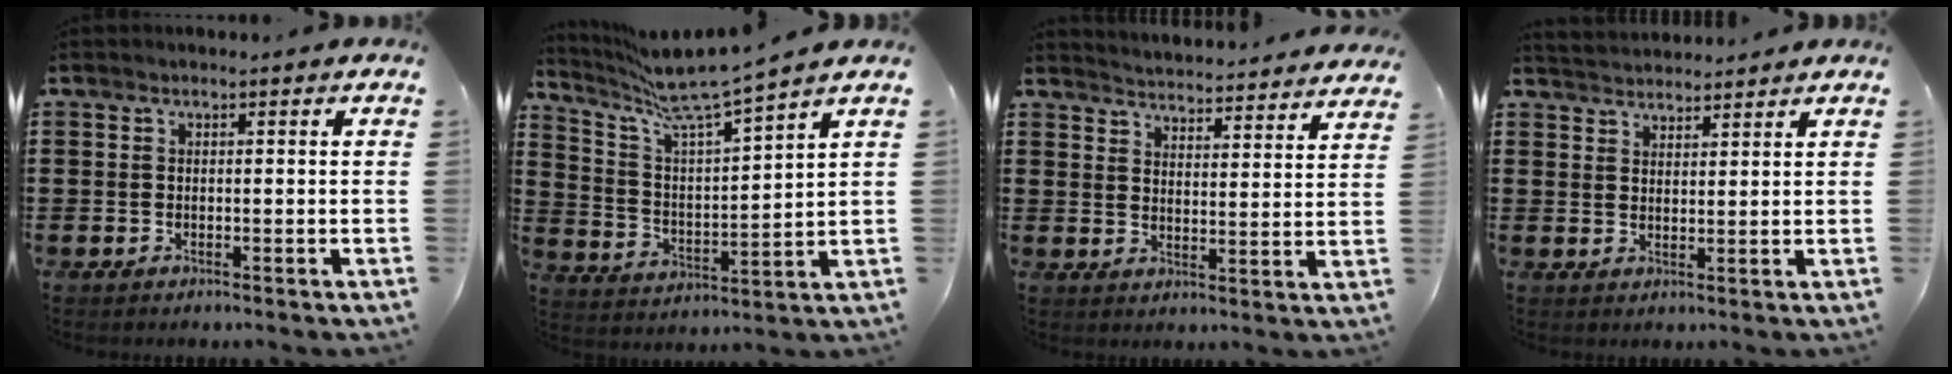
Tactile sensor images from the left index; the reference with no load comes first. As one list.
[{"total": 8.2, "force": [7.1, 0.2, 4.2], "torque": [-0.110, -0.043, 0.117]}, {"total": 4.1, "force": [4.0, -0.7, -0.3], "torque": [-0.014, -0.037, 0.067]}, {"total": 2.7, "force": [2.7, 0.3, -0.6], "torque": [0.002, -0.005, 0.051]}]